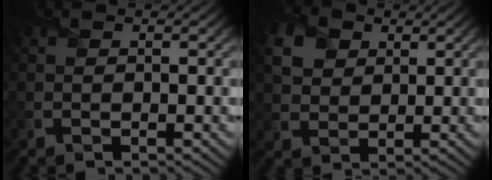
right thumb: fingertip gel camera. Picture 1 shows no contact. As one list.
[{"total": 5.4, "force": [2.1, 4.0, 2.9], "torque": [-0.080, 0.007, 0.038]}]